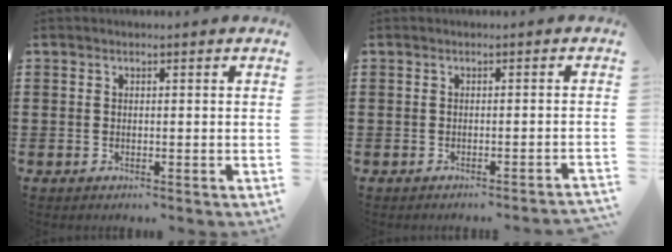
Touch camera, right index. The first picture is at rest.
{"total": 1.1, "force": [-0.9, -0.3, 0.6], "torque": [-0.011, -0.004, -0.018]}